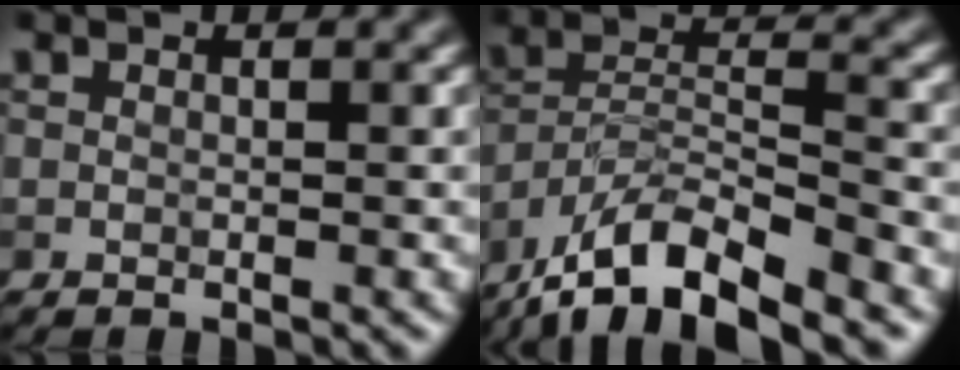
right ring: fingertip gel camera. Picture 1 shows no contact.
{"total": 10.0, "force": [-7.9, 2.7, 5.5], "torque": [-0.094, 0.004, -0.145]}